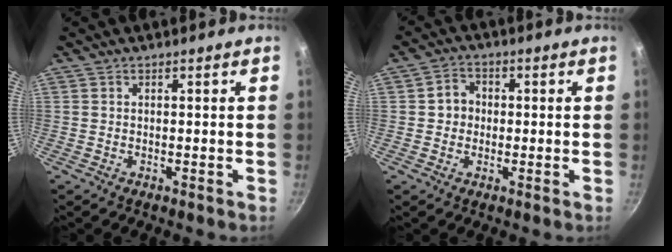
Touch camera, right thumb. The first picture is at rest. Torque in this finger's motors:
{"motor_torque": [-0.06, 0.06, 0.05, 0.00, 0.01]}